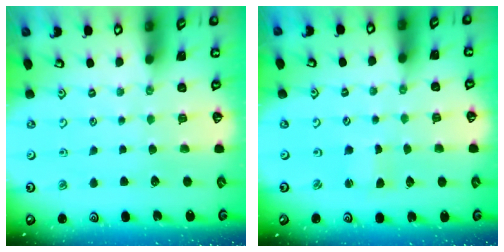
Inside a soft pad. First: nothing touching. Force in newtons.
{"total": 1.3, "press": 1.2, "slide": 0.1}